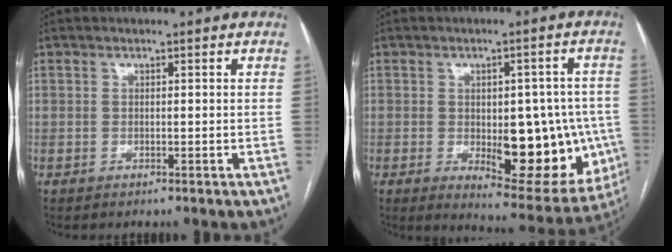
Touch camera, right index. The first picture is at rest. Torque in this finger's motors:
{"motor_torque": [0.96, -0.46, 0.54, 0.10]}